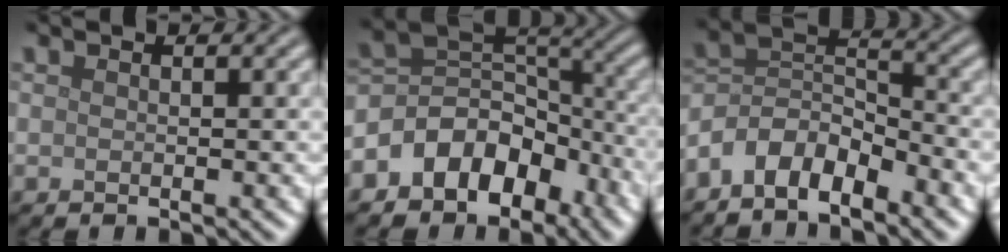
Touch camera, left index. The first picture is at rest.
{"total": 7.4, "force": [-4.1, 5.2, 3.3], "torque": [-0.035, 0.009, -0.088]}
{"total": 5.7, "force": [-4.1, 2.5, 3.0], "torque": [-0.053, 0.008, -0.088]}